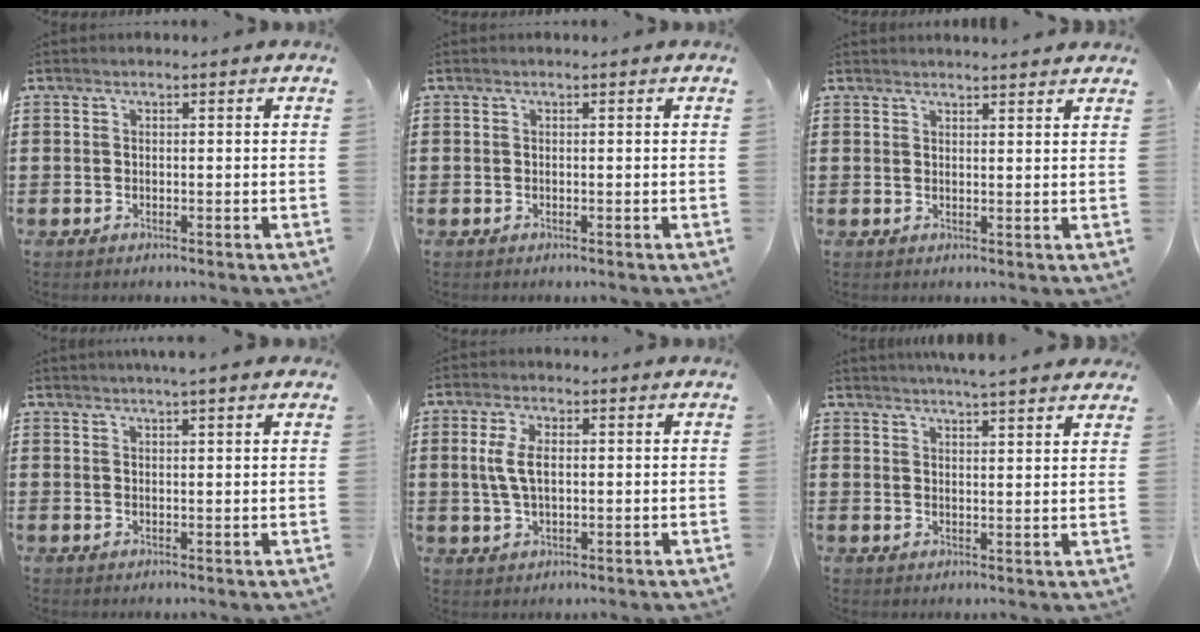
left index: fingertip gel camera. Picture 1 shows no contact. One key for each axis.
{"total": 0.0}
{"total": 1.9, "fx": 1.9, "fy": -0.2, "fz": 0.2, "tx": -0.008, "ty": -0.002, "tz": 0.038}
{"total": 2.2, "fx": 1.8, "fy": -0.2, "fz": 1.3, "tx": -0.028, "ty": 0.001, "tz": 0.034}
{"total": 5.2, "fx": 0.7, "fy": 2.4, "fz": 4.5, "tx": -0.115, "ty": 0.001, "tz": 0.004}
{"total": 3.9, "fx": 3.7, "fy": -0.3, "fz": 1.1, "tx": -0.031, "ty": -0.010, "tz": 0.067}